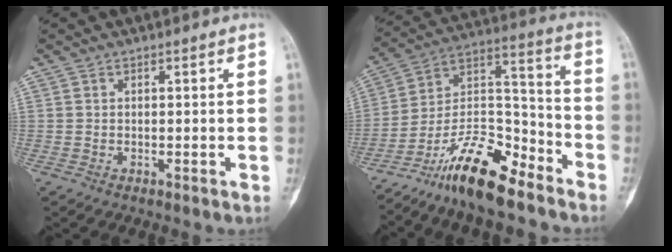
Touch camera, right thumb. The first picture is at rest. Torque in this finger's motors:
{"motor_torque": [0.49, 0.28, 0.67, -1.10, 0.10]}